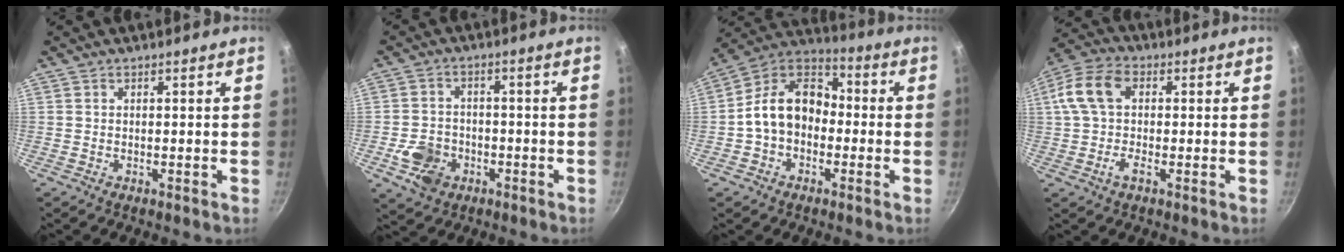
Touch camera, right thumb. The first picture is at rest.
{"total": 7.5, "force": [-2.8, 5.8, 3.7], "torque": [-0.054, 0.022, -0.050]}
{"total": 13.3, "force": [-1.8, 9.9, 8.7], "torque": [-0.110, 0.048, -0.053]}
{"total": 9.4, "force": [0.5, 6.1, 7.1], "torque": [-0.137, 0.026, -0.010]}